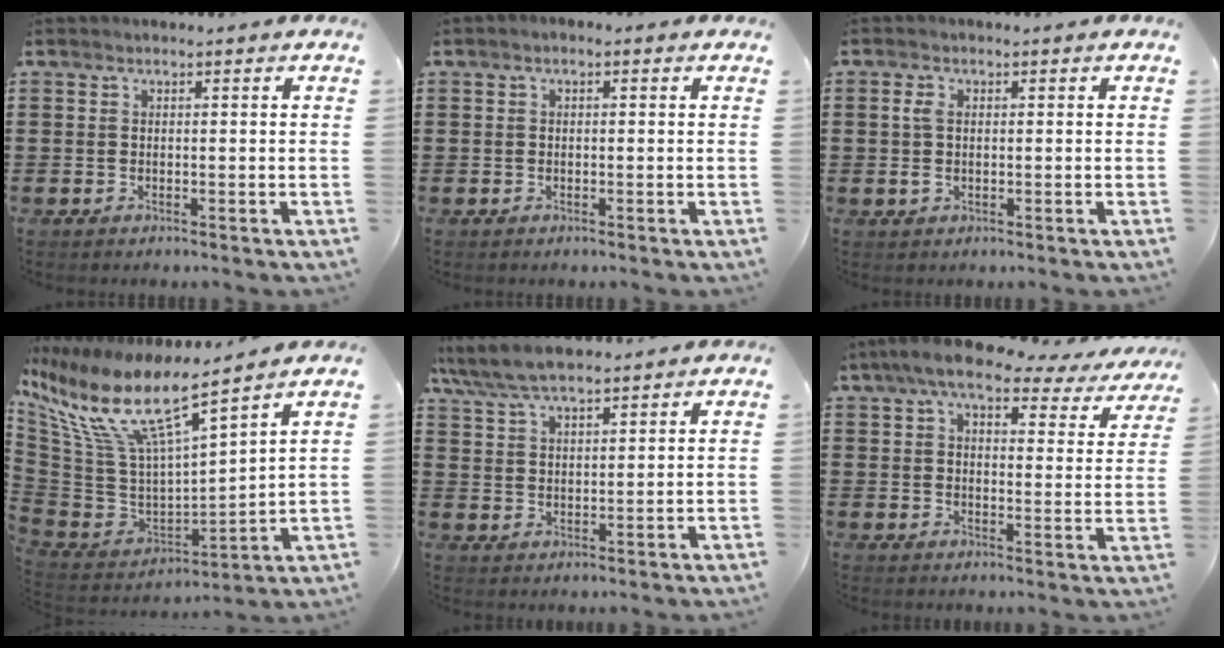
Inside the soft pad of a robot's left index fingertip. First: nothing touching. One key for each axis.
{"total": 0.7, "fx": -0.4, "fy": 0.4, "fz": 0.4, "tx": -0.009, "ty": -0.001, "tz": -0.007}
{"total": 2.4, "fx": 0.1, "fy": 1.4, "fz": 1.9, "tx": -0.056, "ty": 0.001, "tz": -0.005}
{"total": 12.2, "fx": 7.0, "fy": 2.8, "fz": 9.6, "tx": -0.215, "ty": -0.049, "tz": 0.114}
{"total": 6.4, "fx": 5.6, "fy": 1.6, "fz": 2.6, "tx": -0.070, "ty": -0.011, "tz": 0.103}
{"total": 8.1, "fx": 6.4, "fy": 2.0, "fz": 4.4, "tx": -0.095, "ty": -0.023, "tz": 0.109}